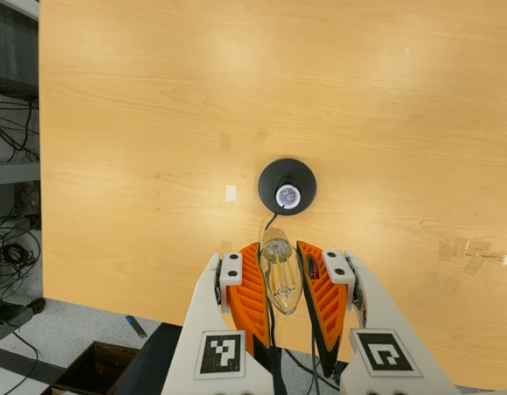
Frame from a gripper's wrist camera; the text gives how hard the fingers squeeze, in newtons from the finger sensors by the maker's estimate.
{"total": 21.6, "left": 24.5, "right": 18.7}